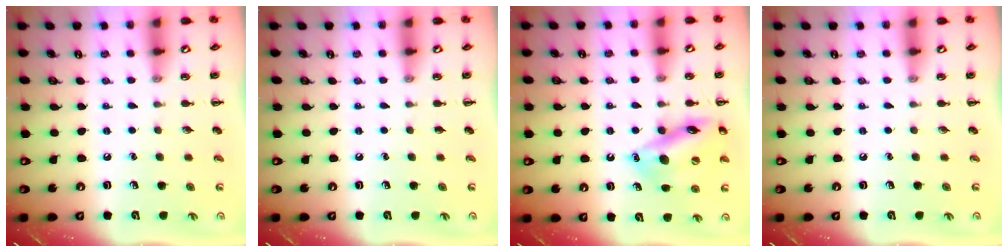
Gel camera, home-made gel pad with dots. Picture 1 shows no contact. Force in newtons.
{"total": 0.0}
{"total": 16.1, "press": 16.0, "slide": 1.9}
{"total": 0.0}